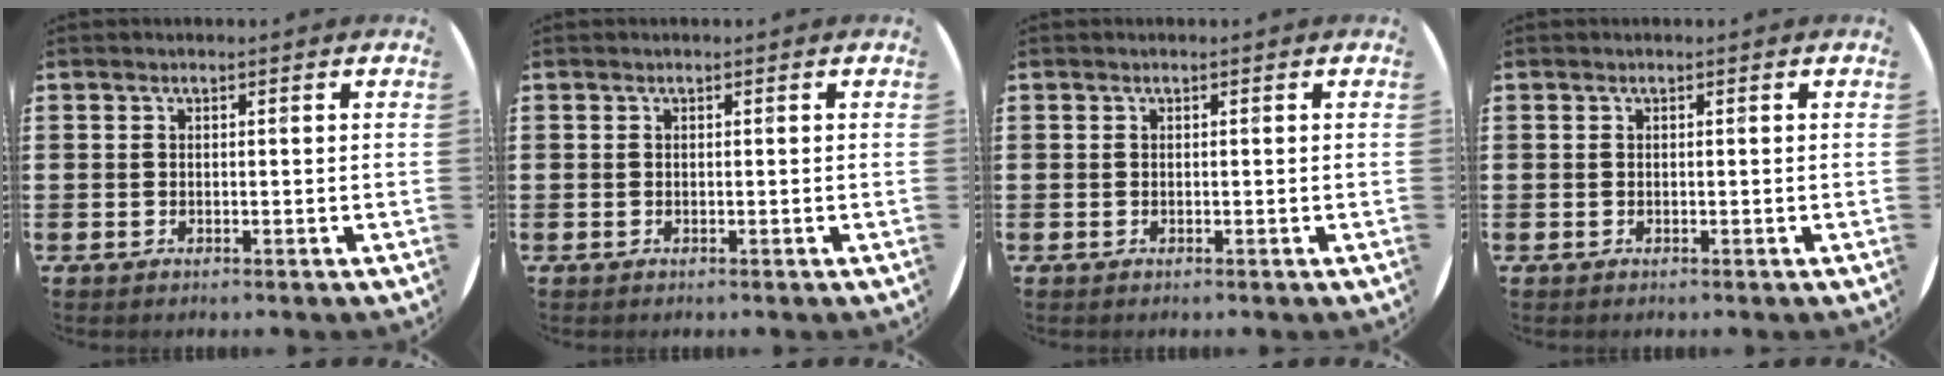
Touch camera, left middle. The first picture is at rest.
{"total": 0.0}
{"total": 0.0}
{"total": 0.0}